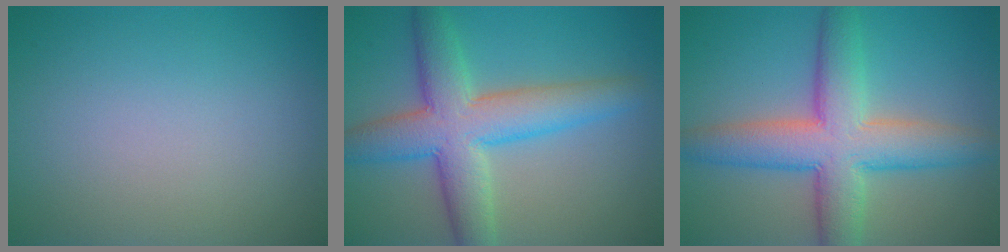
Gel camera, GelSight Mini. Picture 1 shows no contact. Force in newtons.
{"total": 7.9, "press": 7.9, "slide": 0.3}
{"total": 8.4, "press": 8.4, "slide": 0.3}